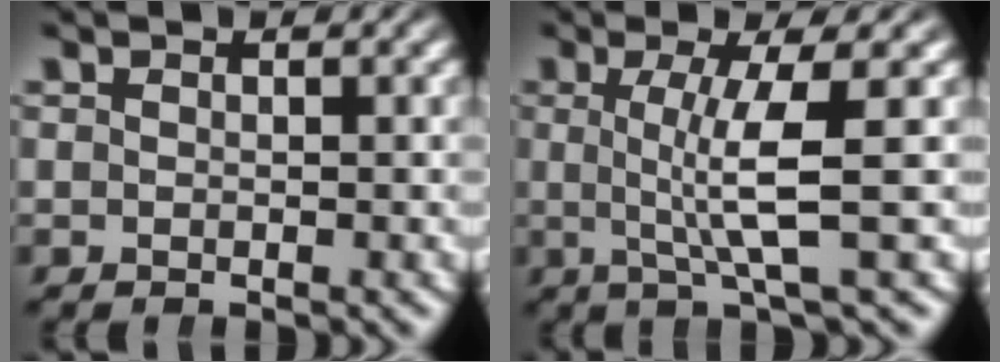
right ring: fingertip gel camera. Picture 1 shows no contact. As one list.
[{"total": 4.6, "force": [0.4, -0.3, 4.5], "torque": [-0.086, -0.008, 0.011]}]